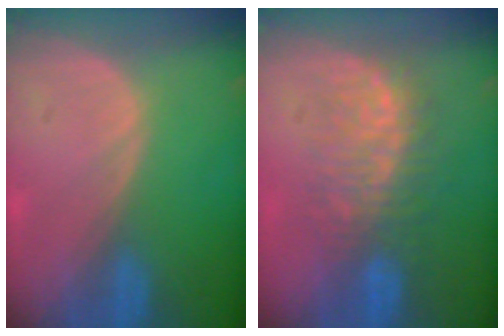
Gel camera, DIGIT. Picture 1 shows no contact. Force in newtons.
{"total": 7.7, "press": 7.6, "slide": 1.4}